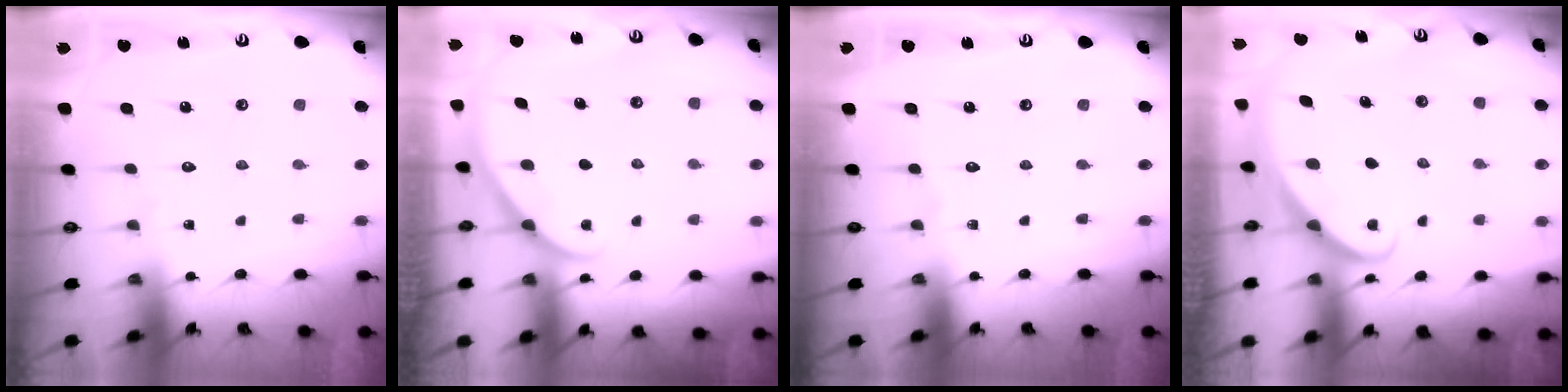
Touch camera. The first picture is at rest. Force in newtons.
{"total": 1.7, "press": 1.6, "slide": 0.2}
{"total": 0.0}
{"total": 1.3, "press": 1.3, "slide": 0.0}